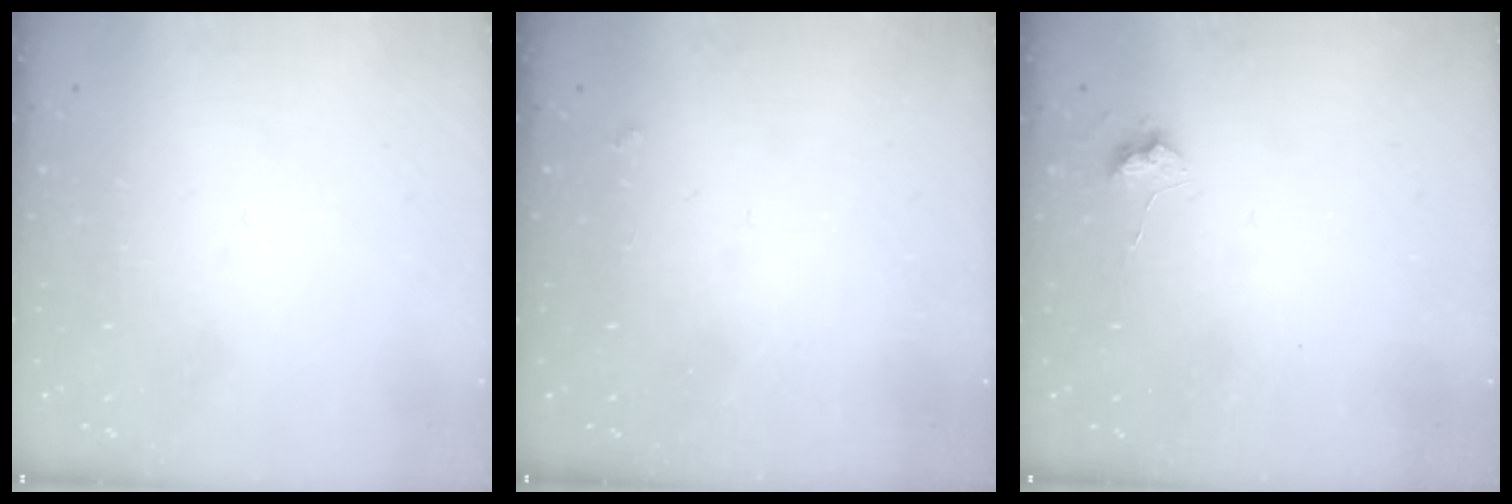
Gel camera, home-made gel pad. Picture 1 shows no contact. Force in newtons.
{"total": 1.3, "press": 1.3, "slide": 0.4}
{"total": 4.8, "press": 4.8, "slide": 0.7}